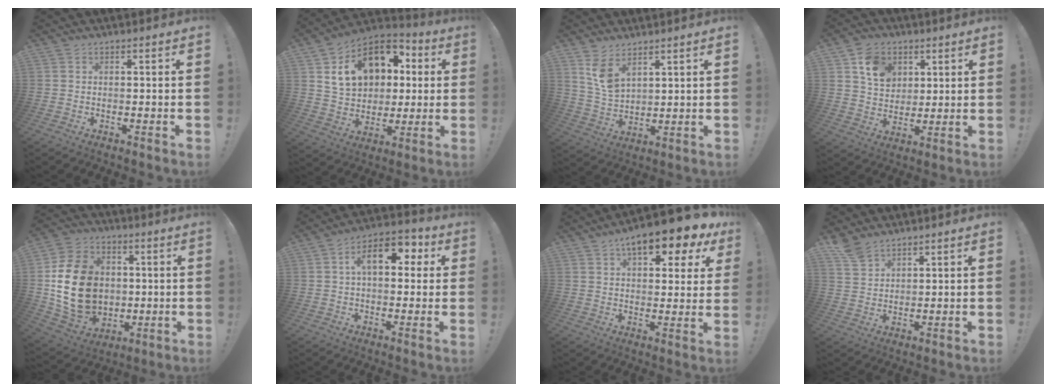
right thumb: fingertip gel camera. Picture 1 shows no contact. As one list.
[{"total": 19.5, "force": [6.7, 14.5, 11.2], "torque": [-0.164, -0.016, 0.142]}, {"total": 7.9, "force": [5.3, 4.0, 4.3], "torque": [-0.066, -0.031, 0.101]}, {"total": 11.0, "force": [5.5, 8.4, 4.4], "torque": [-0.063, -0.019, 0.108]}, {"total": 21.4, "force": [0.5, 17.2, 12.8], "torque": [-0.218, 0.008, 0.038]}, {"total": 12.5, "force": [3.1, 6.9, 10.0], "torque": [-0.150, 0.012, 0.053]}, {"total": 12.3, "force": [7.2, 4.7, 8.7], "torque": [-0.117, -0.040, 0.118]}, {"total": 5.8, "force": [4.9, 2.4, 2.0], "torque": [-0.030, -0.031, 0.093]}]